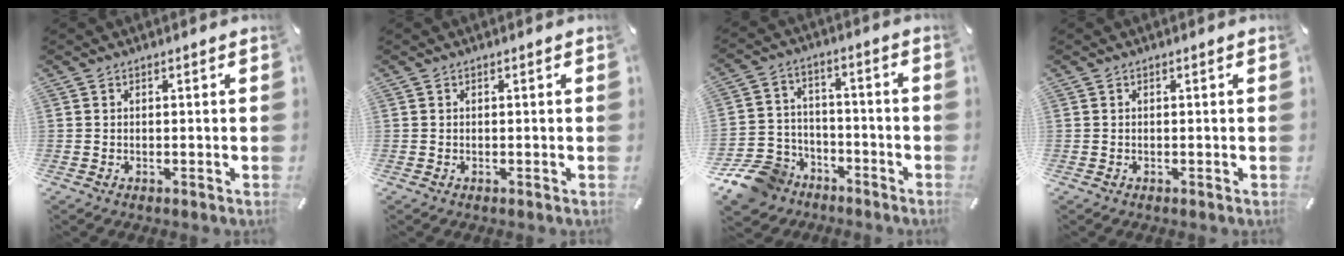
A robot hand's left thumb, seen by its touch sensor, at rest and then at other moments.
{"total": 0.0}
{"total": 12.5, "force": [-8.0, 8.9, 3.6], "torque": [-0.080, 0.060, -0.141]}
{"total": 0.0}